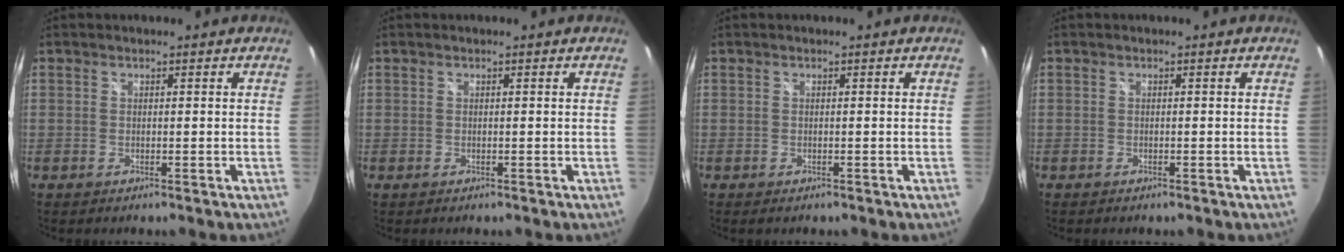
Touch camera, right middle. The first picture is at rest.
{"total": 0.0}
{"total": 0.6, "force": [0.0, -0.6, -0.1], "torque": [0.002, -0.005, -0.004]}
{"total": 0.6, "force": [-0.3, -0.4, 0.0], "torque": [-0.001, -0.004, -0.009]}